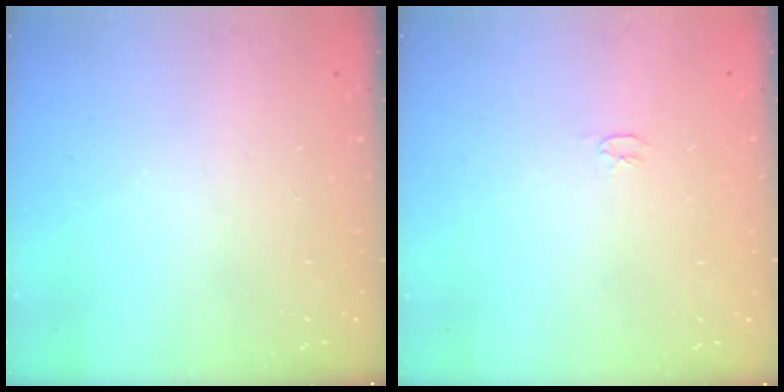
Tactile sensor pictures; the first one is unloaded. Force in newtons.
{"total": 2.5, "press": 2.5, "slide": 0.3}